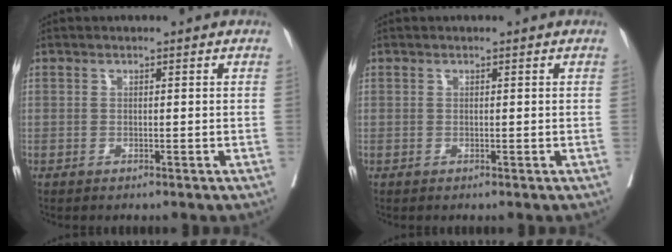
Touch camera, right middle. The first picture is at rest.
{"total": 0.0}